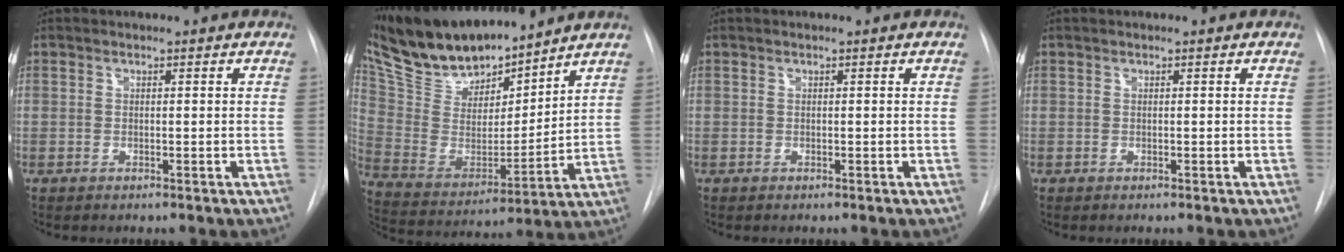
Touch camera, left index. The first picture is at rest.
{"total": 18.2, "force": [16.1, 4.9, 7.0], "torque": [-0.137, 0.004, 0.305]}
{"total": 0.0}
{"total": 0.0}